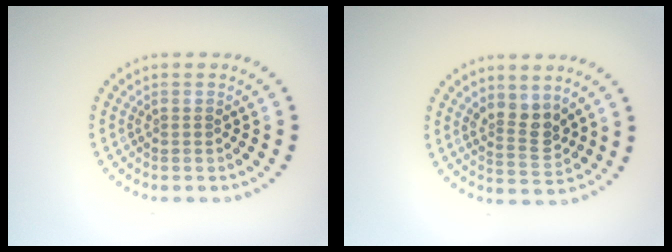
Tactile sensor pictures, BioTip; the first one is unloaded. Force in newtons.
{"total": 2.8, "press": 2.5, "slide": 1.3}